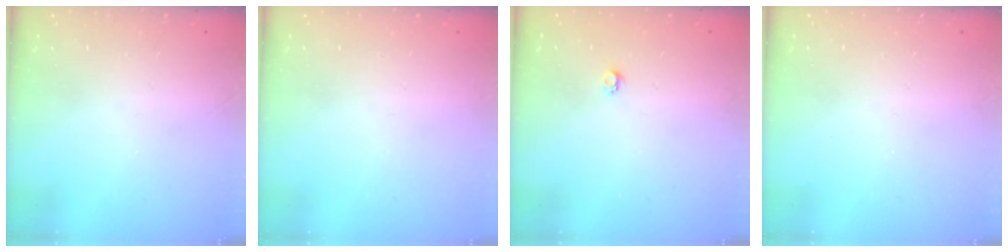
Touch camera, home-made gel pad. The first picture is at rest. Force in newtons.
{"total": 0.0}
{"total": 3.2, "press": 3.2, "slide": 0.3}
{"total": 0.0}